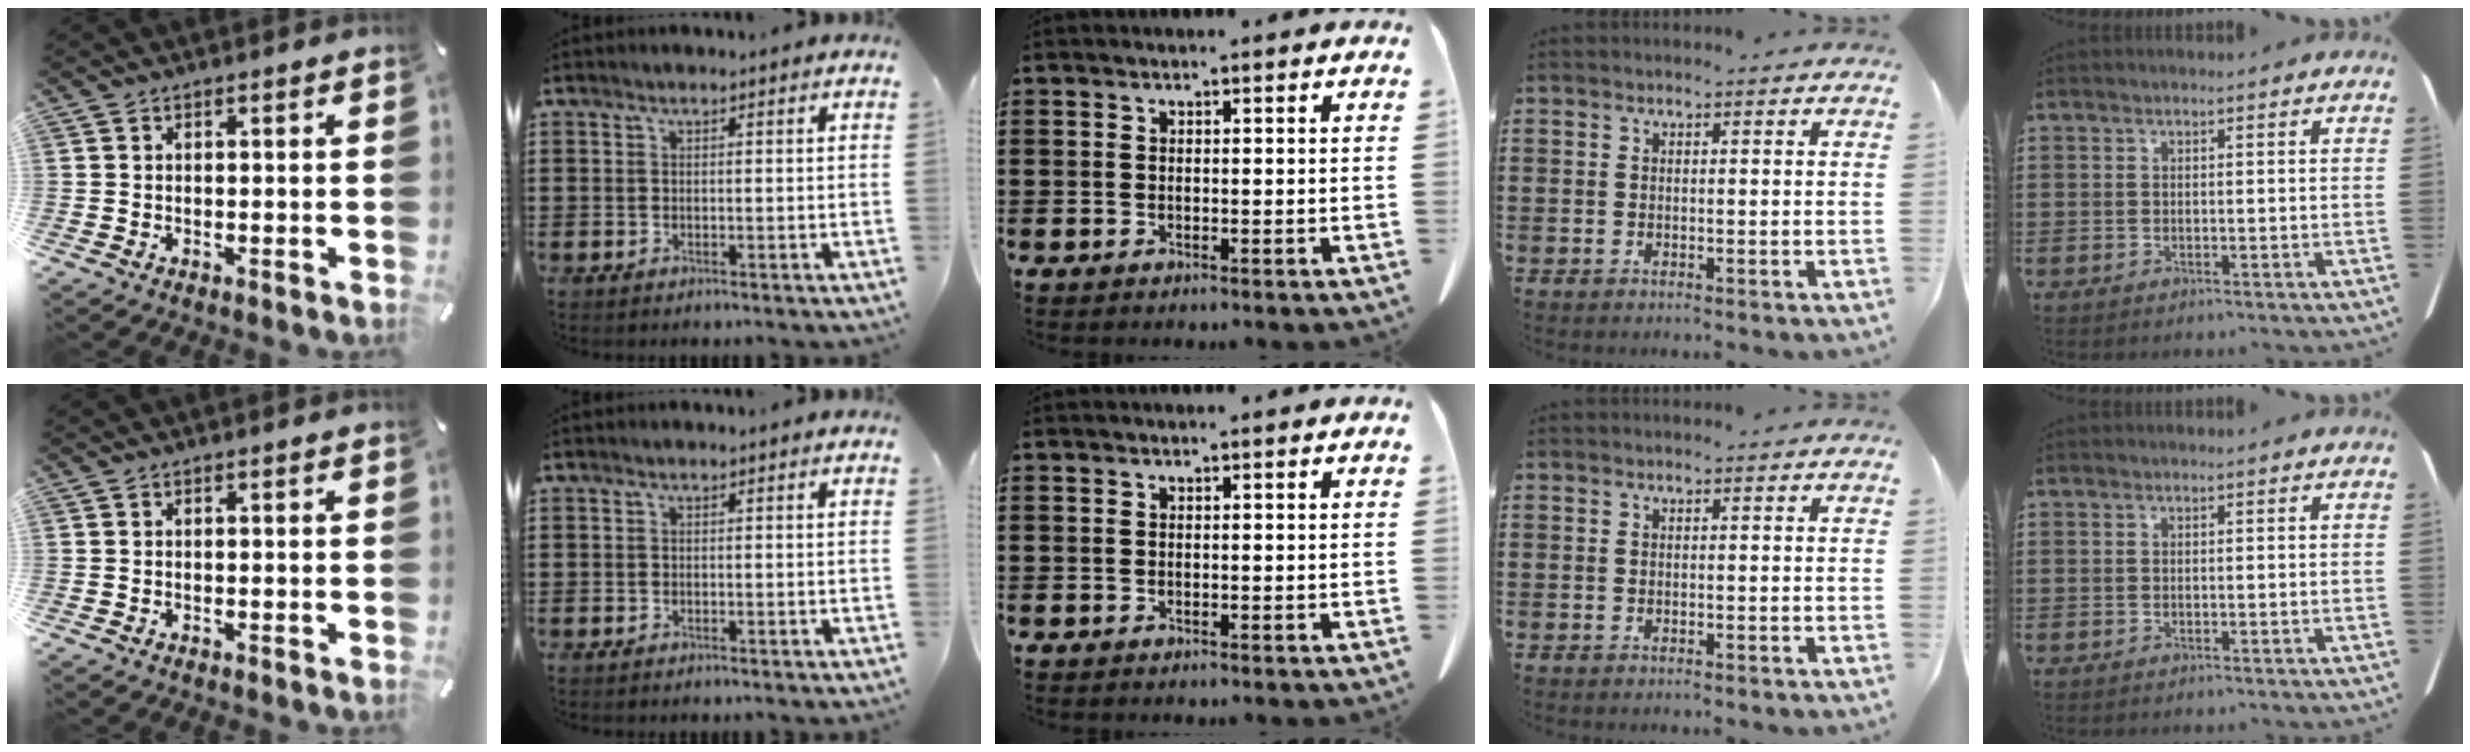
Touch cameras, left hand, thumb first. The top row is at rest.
{}